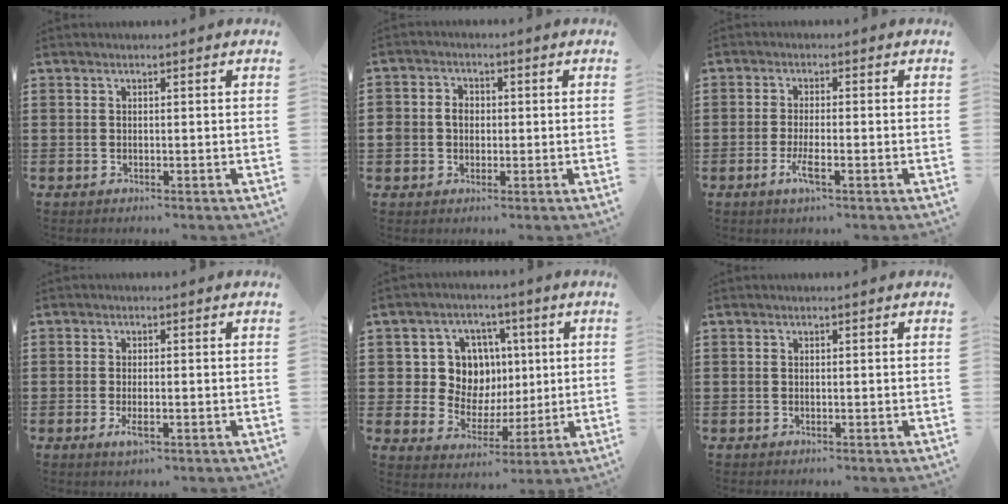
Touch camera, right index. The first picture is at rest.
{"total": 3.0, "force": [-0.2, 2.7, 1.3], "torque": [-0.034, 0.009, -0.007]}
{"total": 3.6, "force": [-1.6, 0.6, 3.2], "torque": [-0.066, -0.008, -0.032]}
{"total": 2.3, "force": [-0.9, 0.6, 2.1], "torque": [-0.050, -0.008, -0.020]}
{"total": 9.8, "force": [2.0, 8.8, 3.8], "torque": [-0.092, 0.010, 0.042]}
{"total": 0.0}